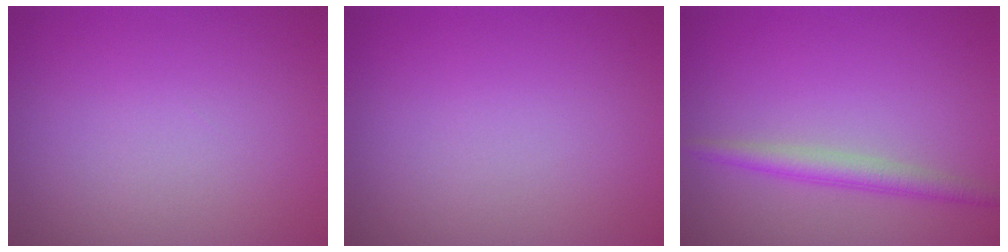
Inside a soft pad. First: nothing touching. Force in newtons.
{"total": 0.0}
{"total": 2.3, "press": 2.3, "slide": 0.1}